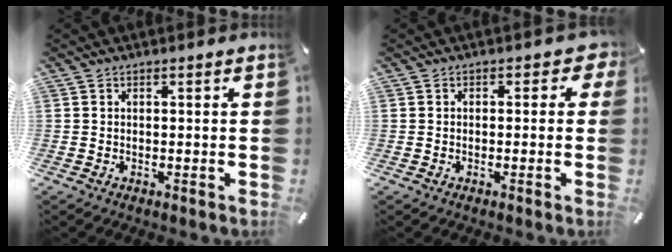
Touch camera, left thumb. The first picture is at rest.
{"total": 2.5, "force": [0.0, 1.8, 1.8], "torque": [-0.019, 0.003, -0.005]}